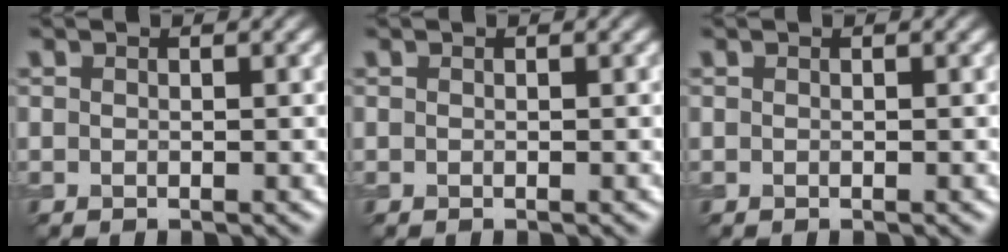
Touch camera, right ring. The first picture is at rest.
{"total": 0.0}
{"total": 0.0}